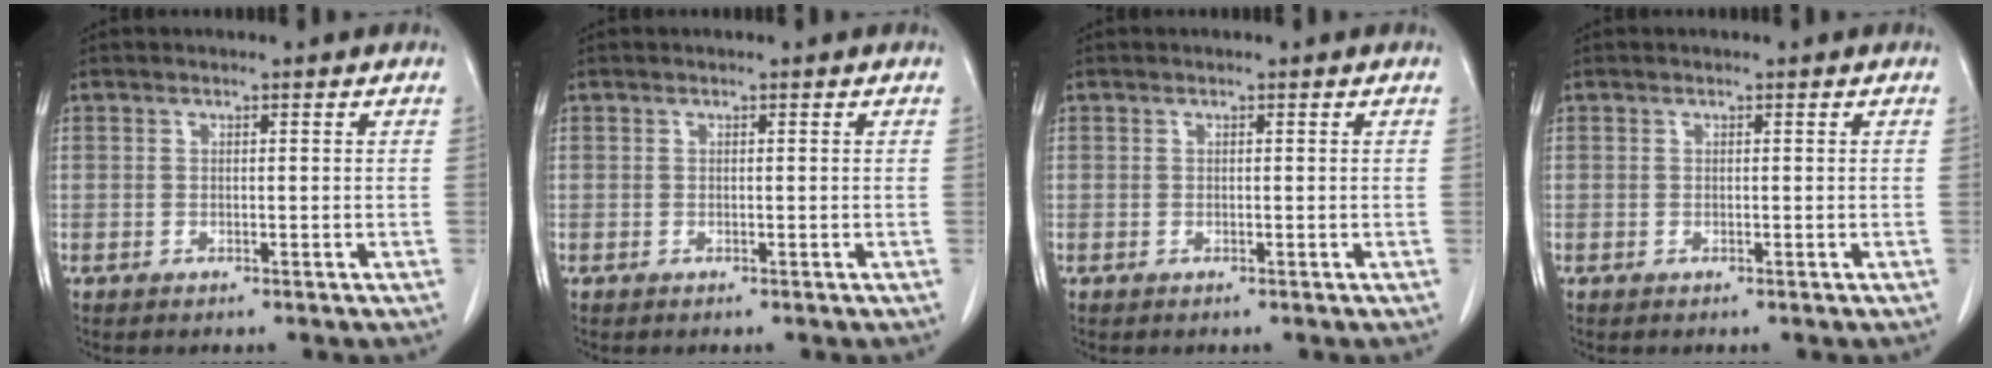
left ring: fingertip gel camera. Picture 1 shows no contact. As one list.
[{"total": 0.0}, {"total": 0.0}, {"total": 0.0}]